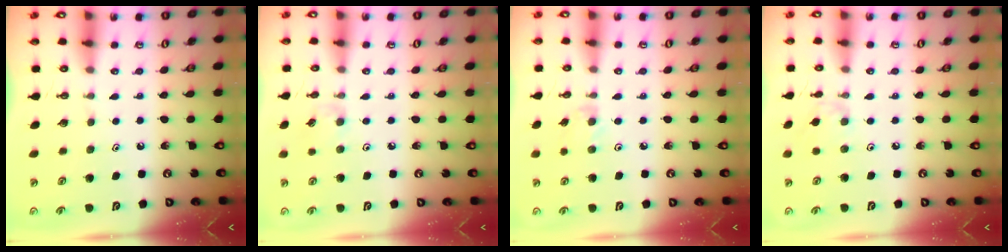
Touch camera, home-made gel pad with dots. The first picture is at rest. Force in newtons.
{"total": 5.1, "press": 5.1, "slide": 0.7}
{"total": 2.3, "press": 2.3, "slide": 0.4}
{"total": 1.4, "press": 1.4, "slide": 0.4}